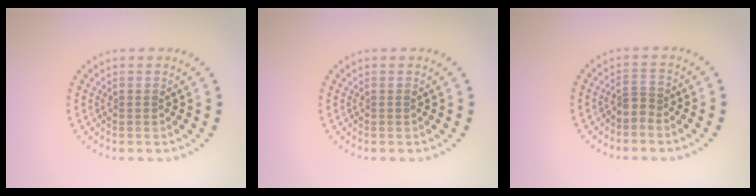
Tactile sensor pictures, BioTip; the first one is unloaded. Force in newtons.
{"total": 0.0}
{"total": 1.2, "press": 0.8, "slide": 0.9}